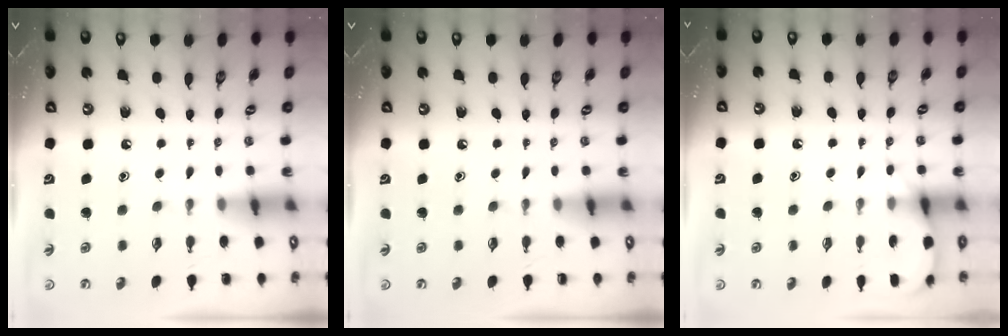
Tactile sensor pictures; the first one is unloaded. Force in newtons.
{"total": 0.0}
{"total": 5.7, "press": 5.7, "slide": 0.4}